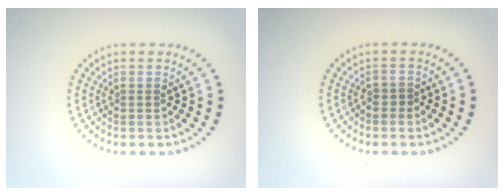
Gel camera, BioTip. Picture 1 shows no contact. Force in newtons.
{"total": 0.8, "press": 0.4, "slide": 0.7}